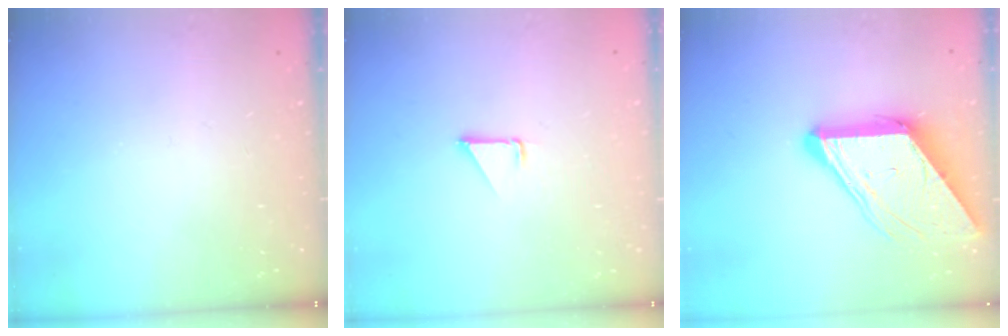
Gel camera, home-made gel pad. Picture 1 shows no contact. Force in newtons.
{"total": 1.3, "press": 1.3, "slide": 0.1}
{"total": 11.5, "press": 11.4, "slide": 1.1}